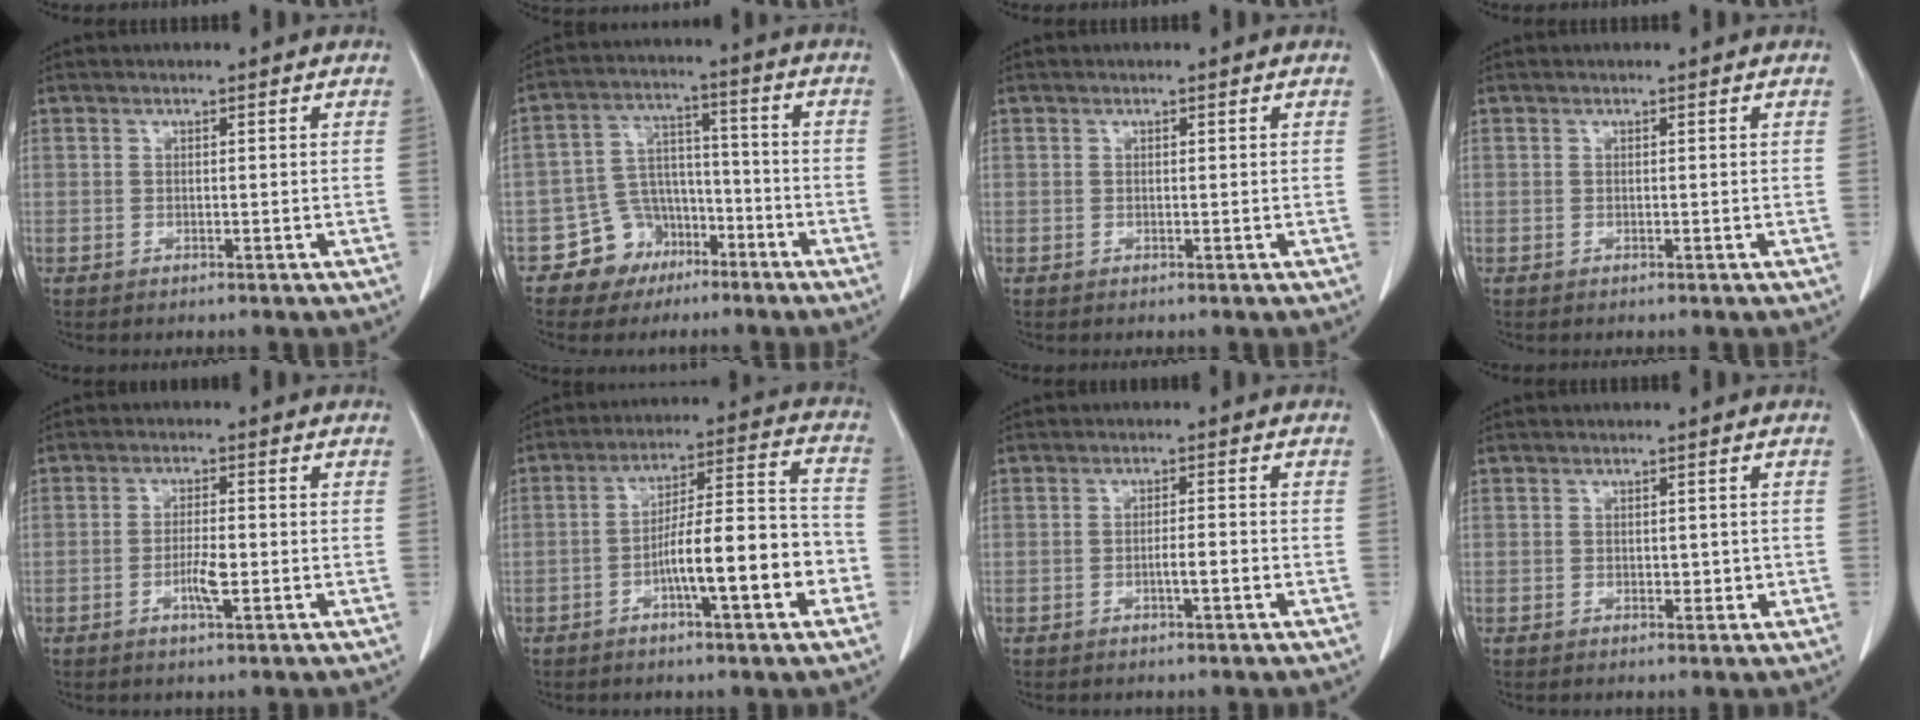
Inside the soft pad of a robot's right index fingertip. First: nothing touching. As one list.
[{"total": 8.2, "force": [-4.8, 6.6, 1.2], "torque": [-0.016, 0.026, -0.073]}, {"total": 0.0}, {"total": 0.0}, {"total": 3.8, "force": [-1.1, 0.7, 3.5], "torque": [-0.067, -0.001, -0.019]}, {"total": 13.4, "force": [-4.5, 2.0, 12.5], "torque": [-0.197, 0.023, -0.068]}, {"total": 2.4, "force": [-0.8, 0.2, 2.2], "torque": [-0.039, 0.000, -0.016]}, {"total": 1.7, "force": [-0.1, 1.1, 1.3], "torque": [-0.014, 0.000, 0.001]}]